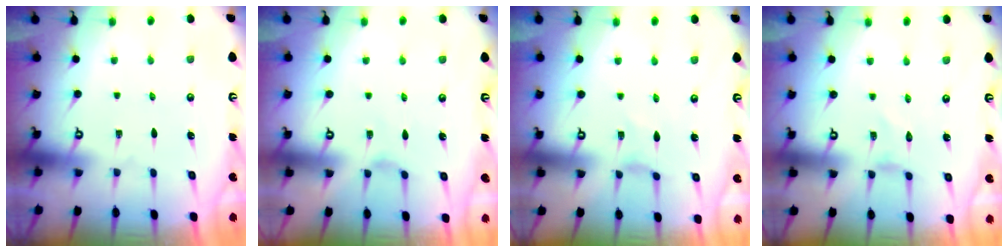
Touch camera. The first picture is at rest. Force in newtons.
{"total": 0.0}
{"total": 0.6, "press": 0.5, "slide": 0.2}
{"total": 0.0}